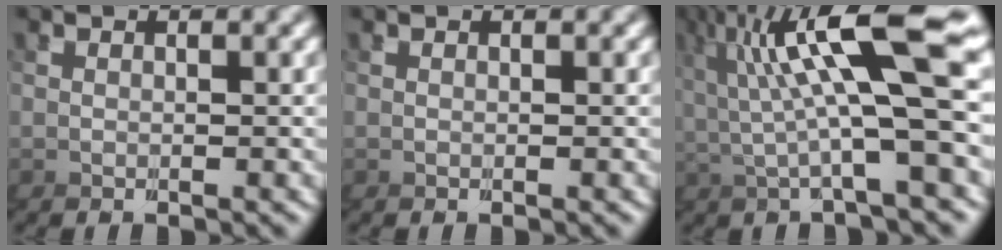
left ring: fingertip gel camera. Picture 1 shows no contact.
{"total": 0.0}
{"total": 6.5, "force": [1.8, 0.6, 6.2], "torque": [-0.113, 0.035, 0.026]}